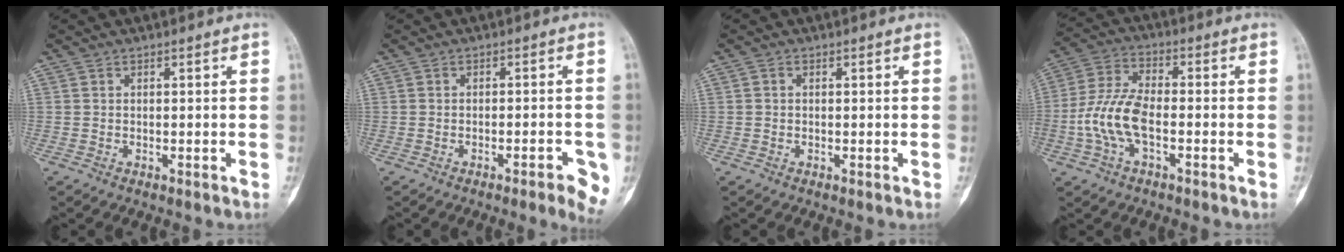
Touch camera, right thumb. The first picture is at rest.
{"total": 5.7, "force": [-2.9, 1.7, 4.6], "torque": [-0.044, 0.010, -0.033]}
{"total": 0.6, "force": [-0.1, 0.6, 0.2], "torque": [0.003, 0.003, -0.004]}
{"total": 10.6, "force": [-2.7, 5.6, 8.6], "torque": [-0.186, 0.032, -0.061]}